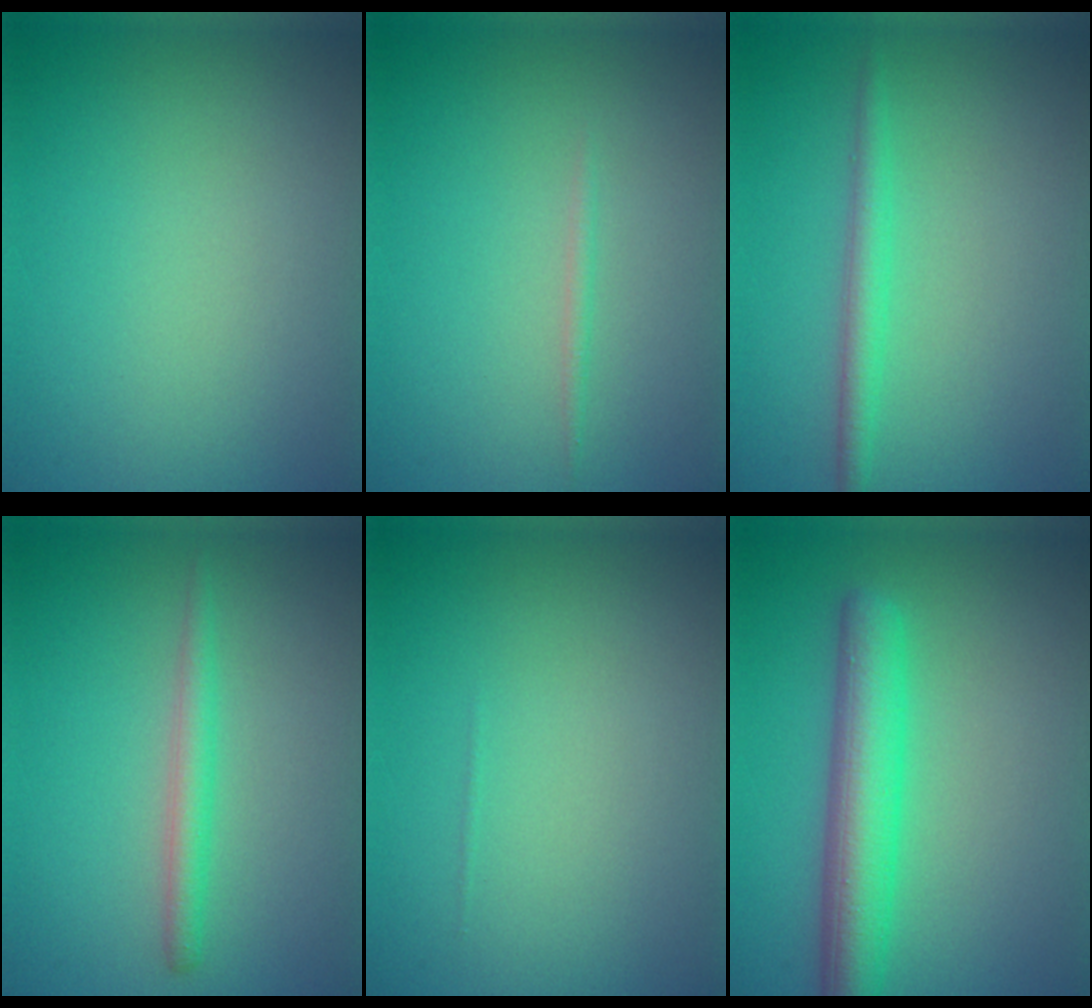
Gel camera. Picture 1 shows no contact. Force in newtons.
{"total": 0.7, "press": 0.7, "slide": 0.1}
{"total": 2.1, "press": 2.1, "slide": 0.2}
{"total": 2.1, "press": 2.1, "slide": 0.1}
{"total": 0.0}
{"total": 5.9, "press": 5.9, "slide": 0.2}